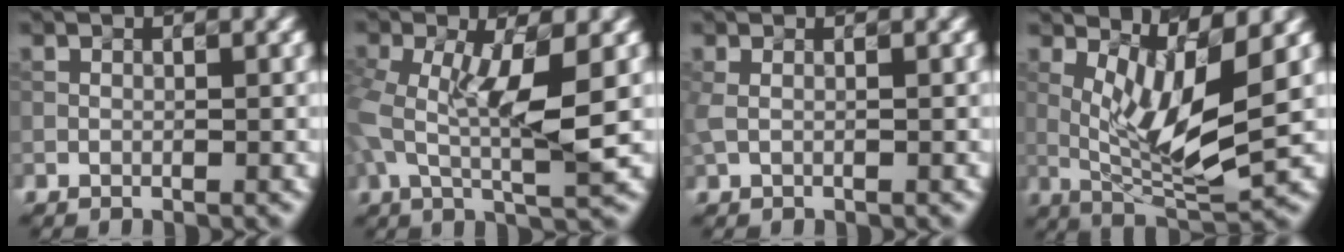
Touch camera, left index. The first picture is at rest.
{"total": 7.0, "force": [0.1, 2.3, 6.6], "torque": [-0.142, 0.000, -0.002]}
{"total": 1.1, "force": [0.3, 0.4, 1.0], "torque": [-0.021, 0.006, 0.001]}
{"total": 7.1, "force": [1.4, 1.8, 6.7], "torque": [-0.120, -0.013, 0.034]}